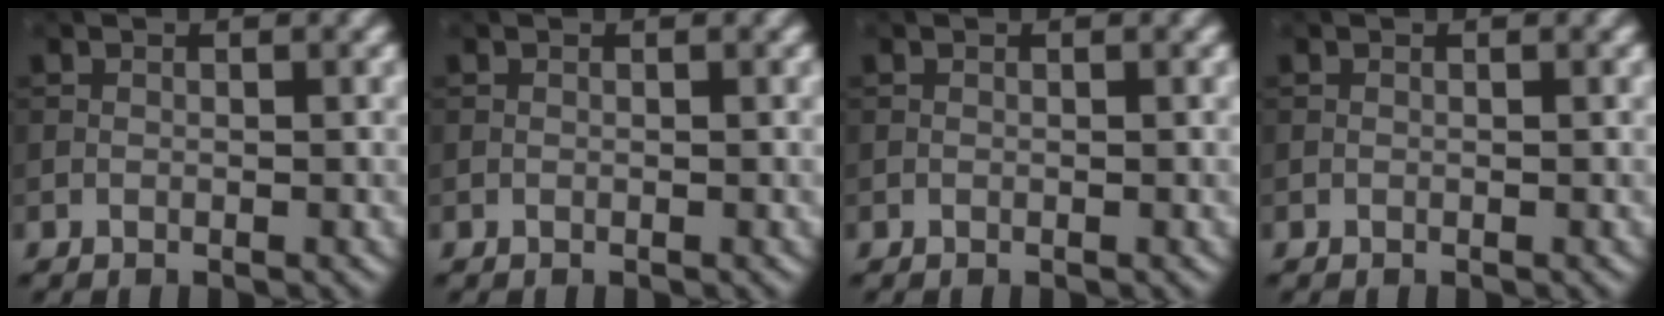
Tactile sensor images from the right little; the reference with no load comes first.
{"total": 0.0}
{"total": 0.0}
{"total": 0.0}